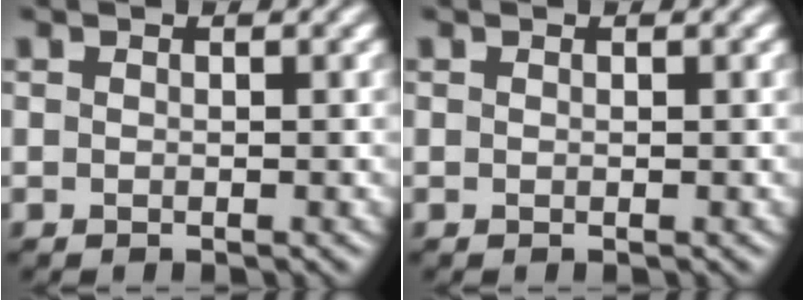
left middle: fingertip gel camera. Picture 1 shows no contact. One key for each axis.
{"total": 0.0}